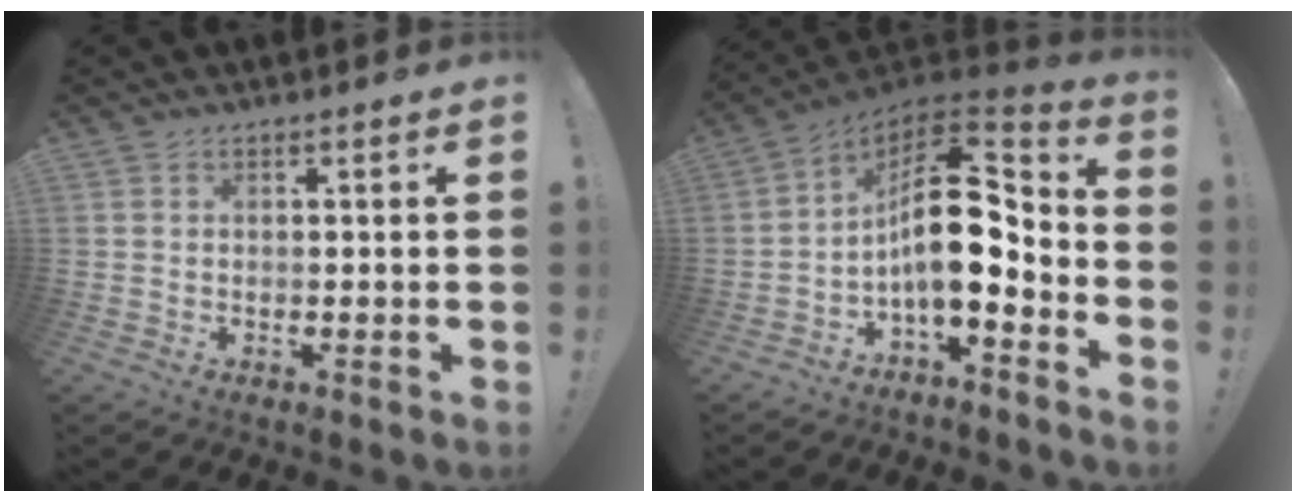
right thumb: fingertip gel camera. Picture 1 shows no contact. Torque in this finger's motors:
{"motor_torque": [1.97, 2.09, 1.43, -1.33, 0.16]}